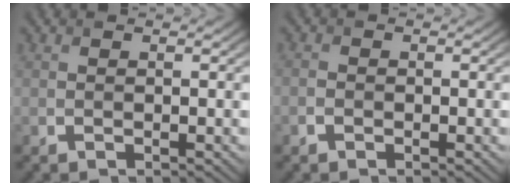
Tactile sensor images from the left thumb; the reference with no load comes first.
{"total": 1.3, "force": [-0.8, 0.9, 0.5], "torque": [-0.008, 0.000, -0.022]}